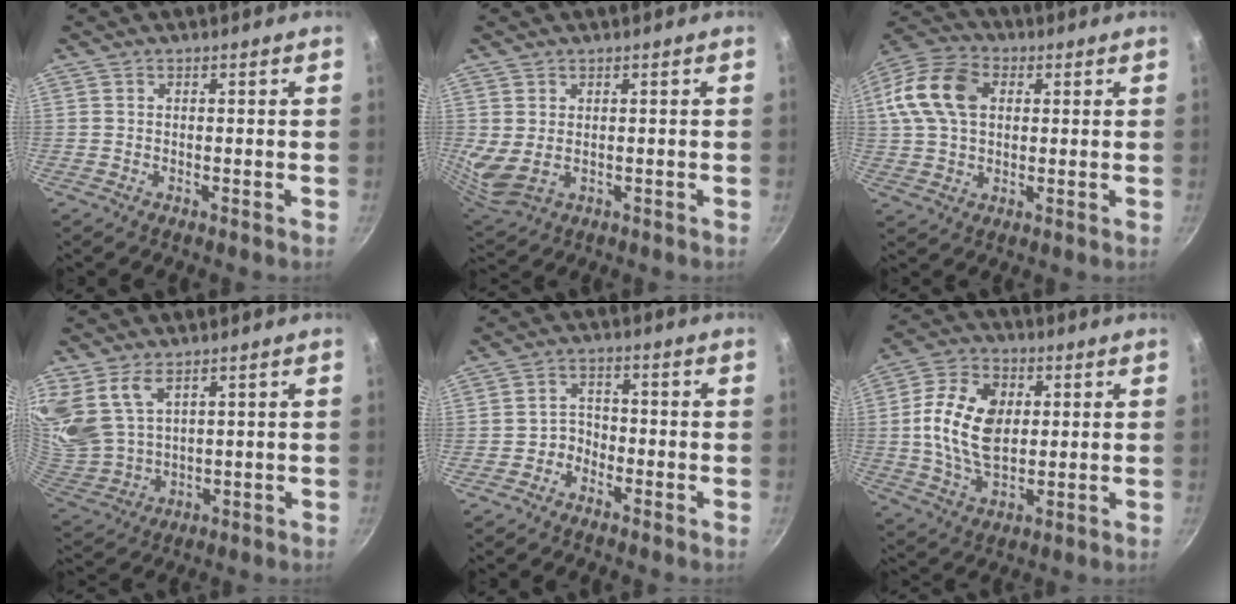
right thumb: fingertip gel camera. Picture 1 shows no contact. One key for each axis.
{"total": 5.4, "fx": 1.2, "fy": 3.5, "fz": 3.9, "tx": -0.071, "ty": -0.020, "tz": 0.035}
{"total": 14.9, "fx": 3.1, "fy": 10.3, "fz": 10.4, "tx": -0.192, "ty": 0.021, "tz": 0.044}
{"total": 10.5, "fx": 6.2, "fy": 5.9, "fz": 6.0, "tx": -0.111, "ty": -0.044, "tz": 0.143}
{"total": 3.1, "fx": -1.9, "fy": 2.3, "fz": 0.8, "tx": 0.011, "ty": 0.025, "tz": -0.038}
{"total": 14.4, "fx": 1.9, "fy": 9.4, "fz": 10.8, "tx": -0.184, "ty": -0.001, "tz": 0.029}